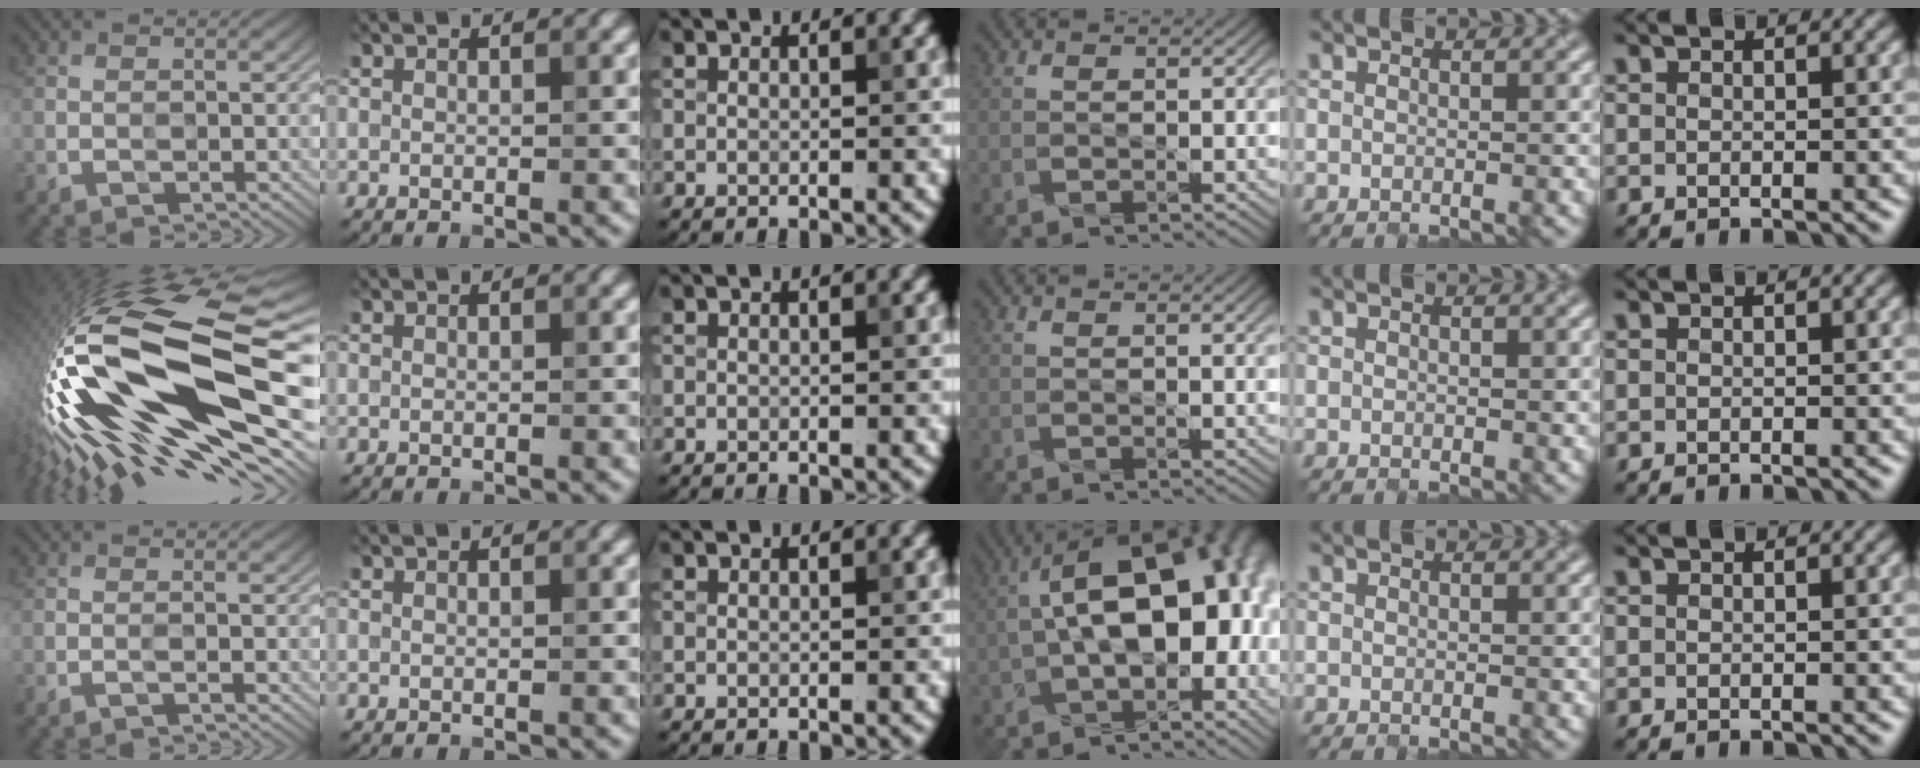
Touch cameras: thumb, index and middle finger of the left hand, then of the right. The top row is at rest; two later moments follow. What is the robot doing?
{"motion": "open", "object": "pencil case"}